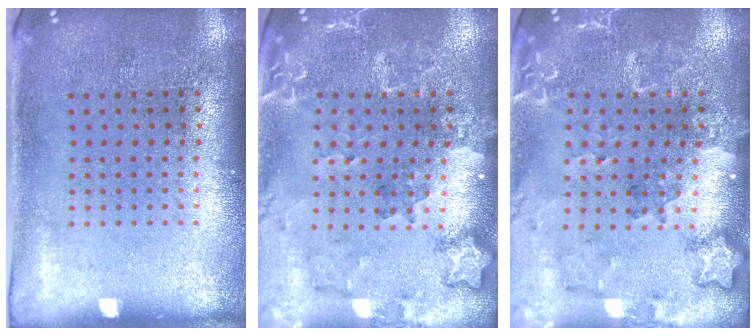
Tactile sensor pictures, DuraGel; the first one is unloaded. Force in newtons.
{"total": 1.8, "press": 1.7, "slide": 0.4}
{"total": 1.8, "press": 1.7, "slide": 0.4}